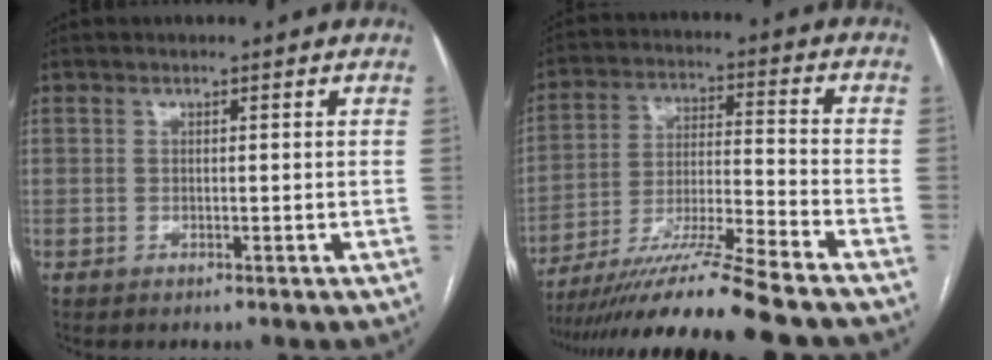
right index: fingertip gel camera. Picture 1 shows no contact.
{"total": 17.8, "force": [-14.8, -1.3, 9.8], "torque": [-0.182, -0.027, -0.257]}